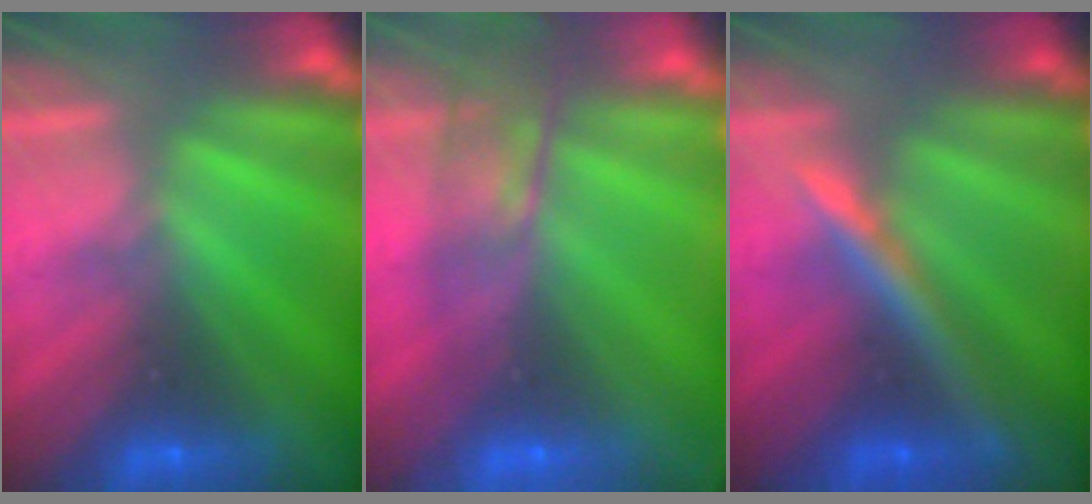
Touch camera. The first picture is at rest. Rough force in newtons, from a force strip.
{"total": 7.3}
{"total": 2.4}